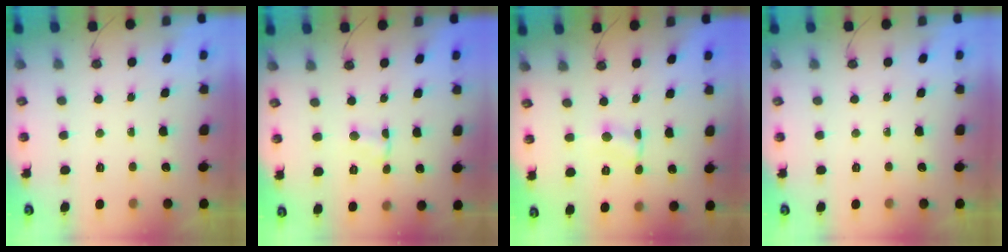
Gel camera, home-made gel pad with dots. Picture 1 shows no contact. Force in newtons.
{"total": 1.0, "press": 0.9, "slide": 0.5}
{"total": 1.9, "press": 1.9, "slide": 0.2}
{"total": 0.0}